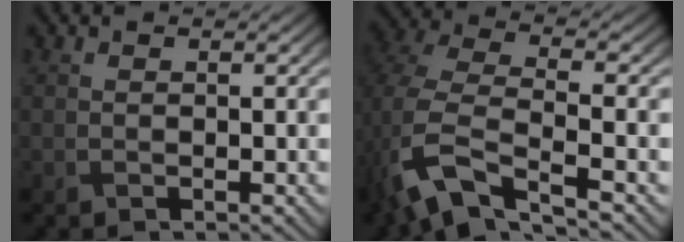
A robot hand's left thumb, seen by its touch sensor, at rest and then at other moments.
{"total": 9.4, "force": [-4.5, 3.8, 7.4], "torque": [-0.173, -0.019, -0.095]}